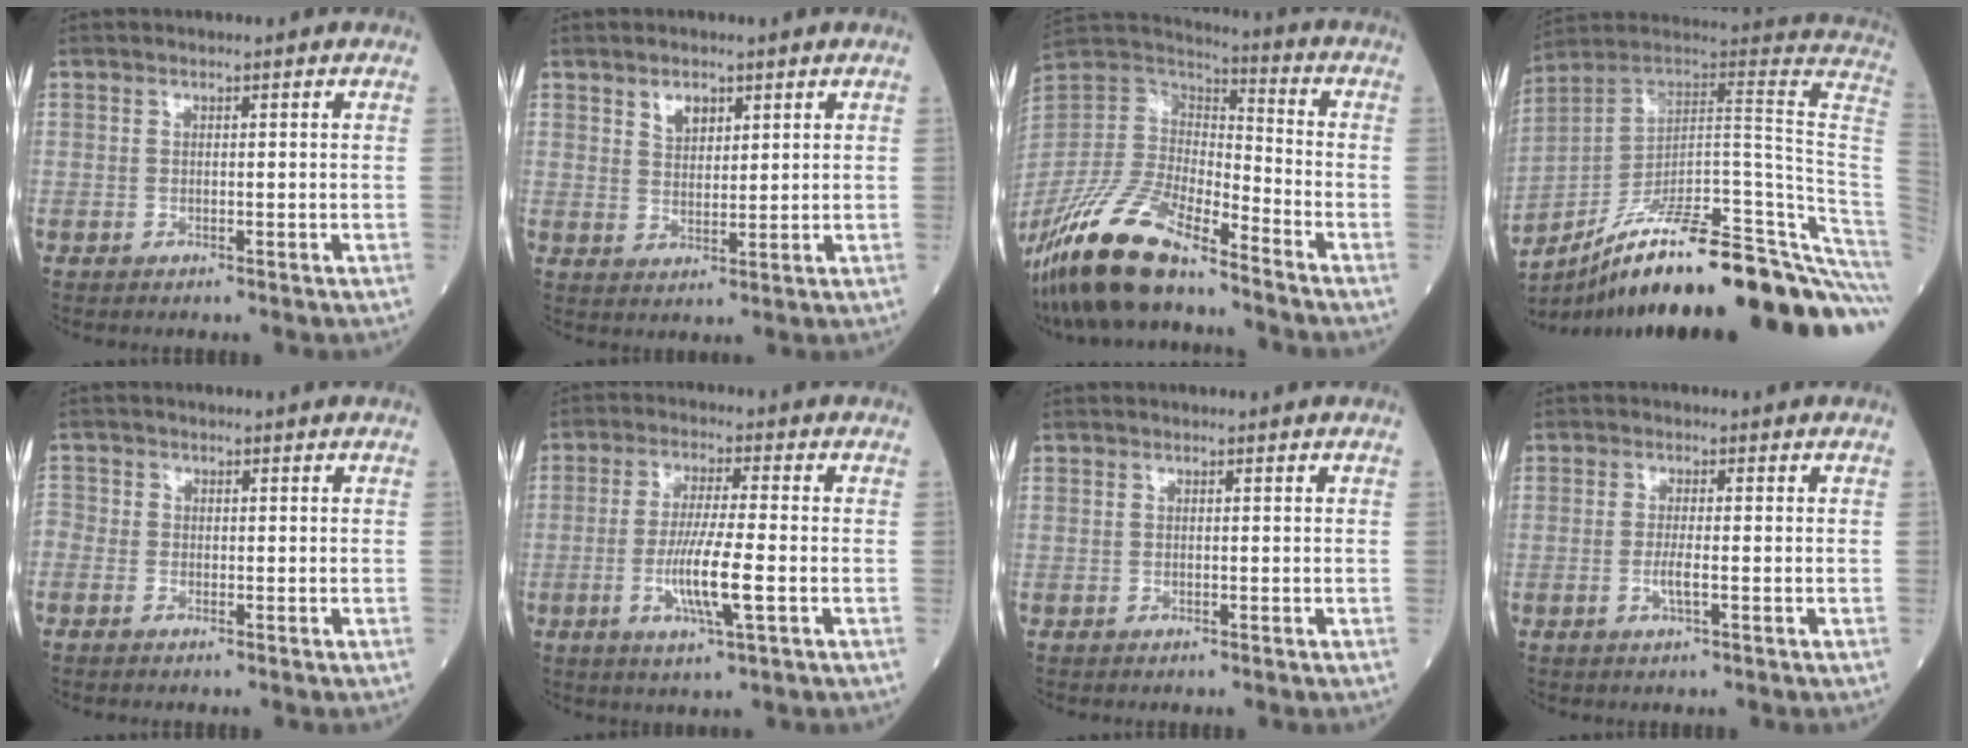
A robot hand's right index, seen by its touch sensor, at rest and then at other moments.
{"total": 3.3, "force": [2.0, 1.8, 1.8], "torque": [-0.031, 0.001, 0.039]}
{"total": 18.8, "force": [-14.5, 4.6, 11.1], "torque": [-0.248, -0.022, -0.280]}
{"total": 32.0, "force": [-22.6, 2.5, 22.6], "torque": [-0.205, 0.007, -0.327]}
{"total": 2.2, "force": [-1.0, 1.7, 1.0], "torque": [-0.029, 0.004, -0.021]}
{"total": 8.2, "force": [-2.1, 0.1, 7.9], "torque": [-0.153, -0.010, -0.041]}
{"total": 0.0}
{"total": 2.3, "force": [-0.6, -0.1, 2.2], "torque": [-0.045, -0.003, -0.013]}